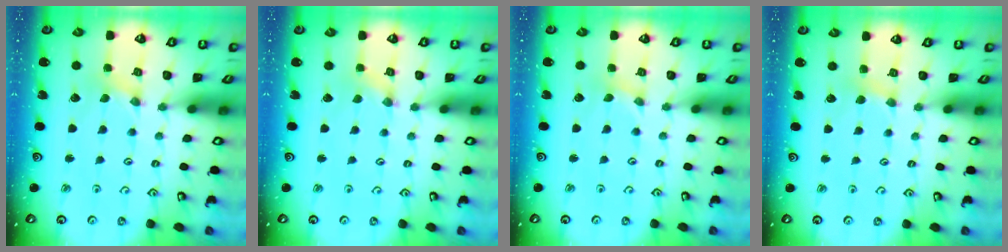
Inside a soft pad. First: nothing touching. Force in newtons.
{"total": 0.6, "press": 0.6, "slide": 0.2}
{"total": 0.0}
{"total": 3.4, "press": 3.3, "slide": 0.5}